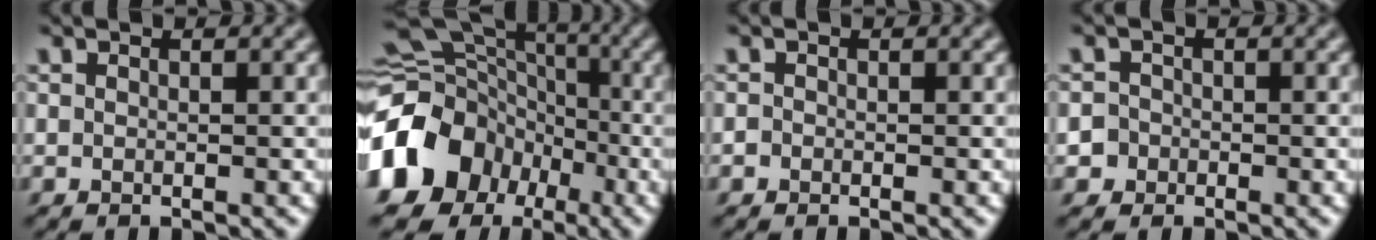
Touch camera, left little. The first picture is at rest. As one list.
[{"total": 14.0, "force": [-5.5, 11.6, 5.6], "torque": [-0.127, 0.004, -0.123]}, {"total": 0.7, "force": [-0.4, 0.5, 0.1], "torque": [0.003, -0.004, -0.011]}, {"total": 2.8, "force": [-1.2, 2.5, 0.4], "torque": [0.015, 0.008, -0.034]}]